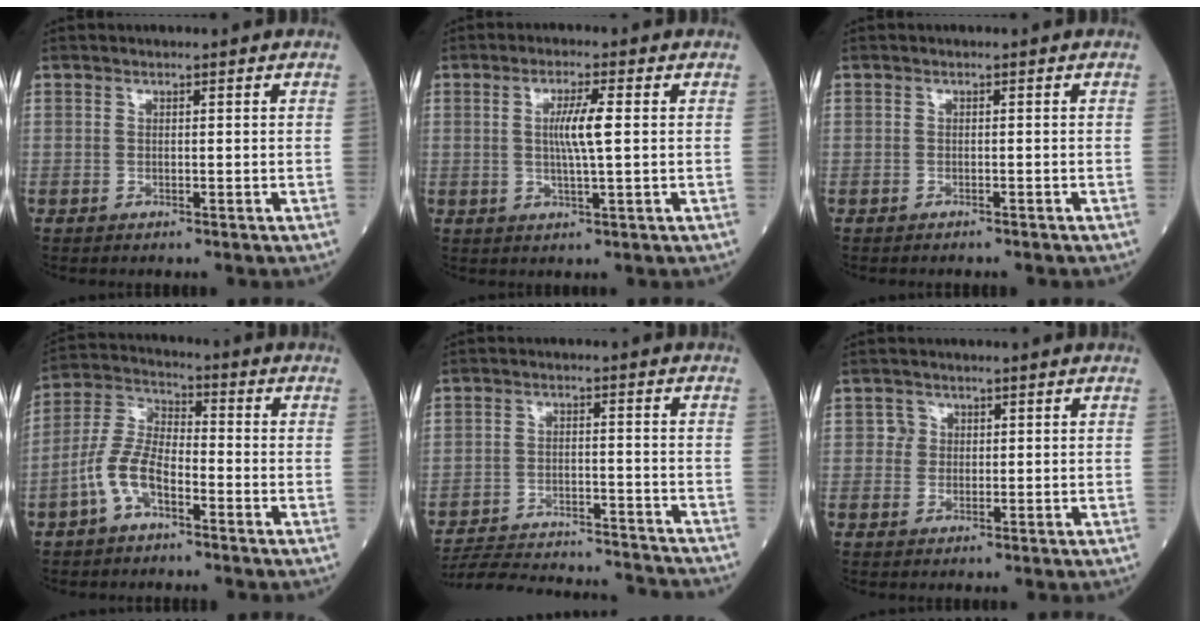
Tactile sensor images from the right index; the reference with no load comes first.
{"total": 5.0, "force": [0.7, -0.1, 4.9], "torque": [-0.093, 0.000, 0.014]}
{"total": 1.8, "force": [-1.6, 0.3, 0.7], "torque": [-0.017, -0.002, -0.015]}
{"total": 8.2, "force": [-3.8, 3.7, 6.3], "torque": [-0.148, 0.016, -0.077]}
{"total": 19.0, "force": [-18.3, 1.7, 5.0], "torque": [-0.105, -0.011, -0.255]}
{"total": 1.7, "force": [0.5, 1.7, 0.1], "torque": [0.005, 0.001, 0.006]}